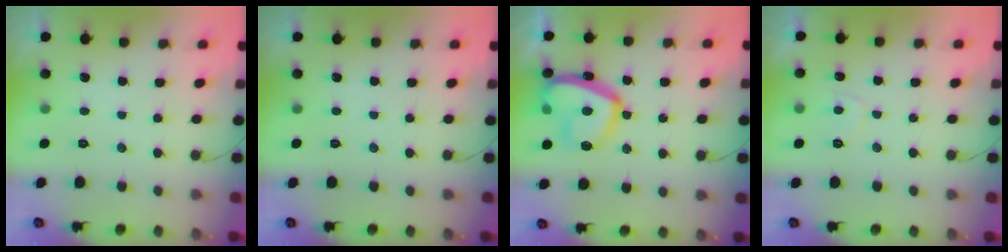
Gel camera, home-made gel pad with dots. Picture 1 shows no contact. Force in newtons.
{"total": 0.0}
{"total": 18.6, "press": 18.5, "slide": 1.9}
{"total": 2.9, "press": 2.8, "slide": 0.6}